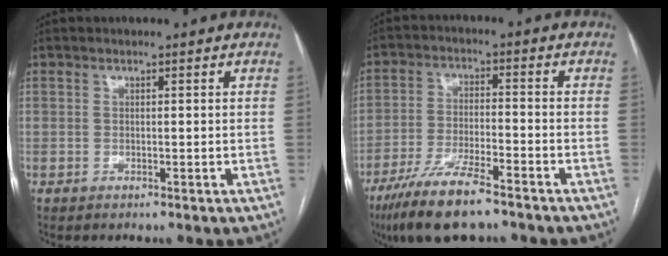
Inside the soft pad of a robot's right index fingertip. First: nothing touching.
{"total": 11.4, "force": [-8.2, 2.0, 7.6], "torque": [-0.143, -0.023, -0.144]}